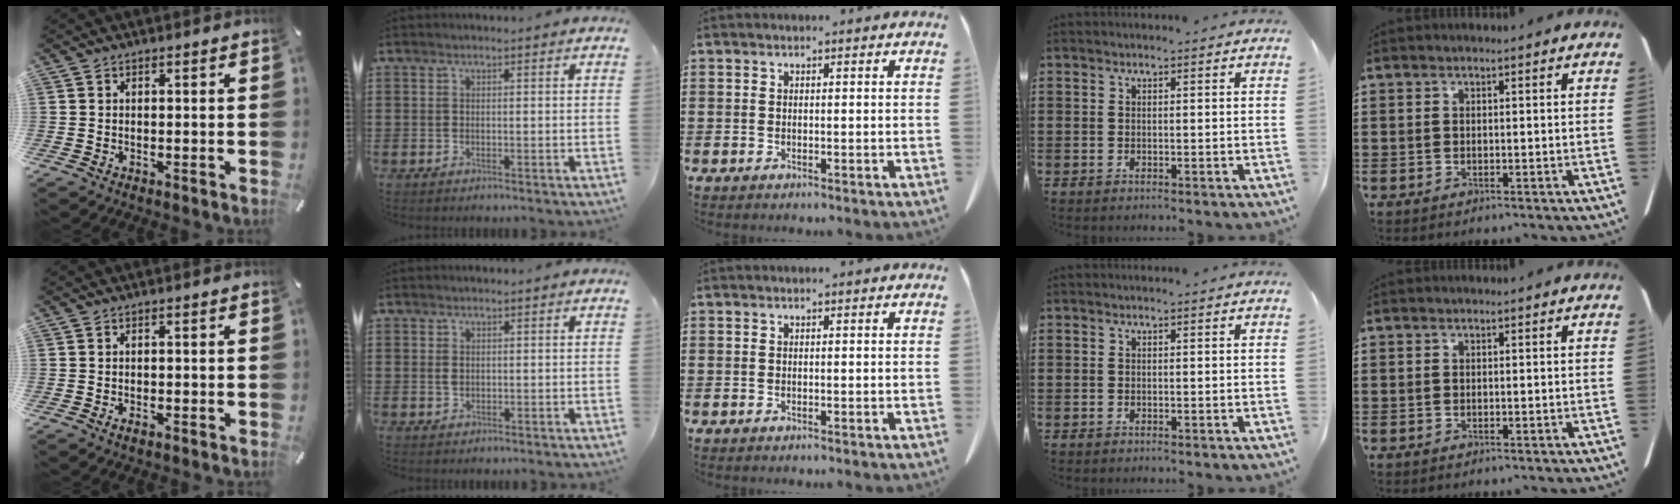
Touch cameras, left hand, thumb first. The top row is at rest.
{"thumb": {"total": 1.5, "force": [-0.8, 0.5, 1.2], "torque": [-0.021, 0.001, -0.014]}, "index": {"total": 1.1, "force": [0.2, 0.9, 0.6], "torque": [-0.015, 0.007, 0.003]}}